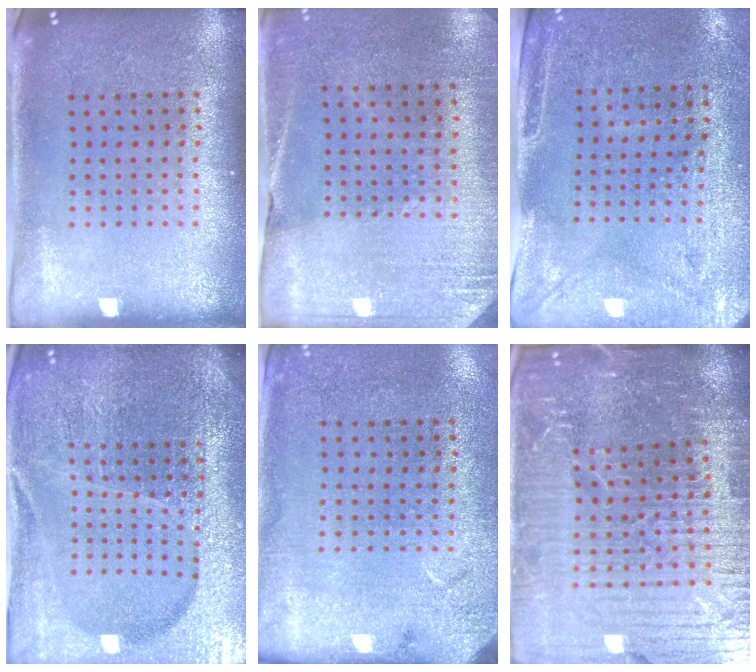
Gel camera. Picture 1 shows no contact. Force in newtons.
{"total": 2.7, "press": 2.6, "slide": 0.9}
{"total": 2.9, "press": 2.4, "slide": 1.5}
{"total": 5.7, "press": 5.1, "slide": 2.6}
{"total": 2.6, "press": 2.1, "slide": 1.6}
{"total": 6.3, "press": 5.7, "slide": 2.9}